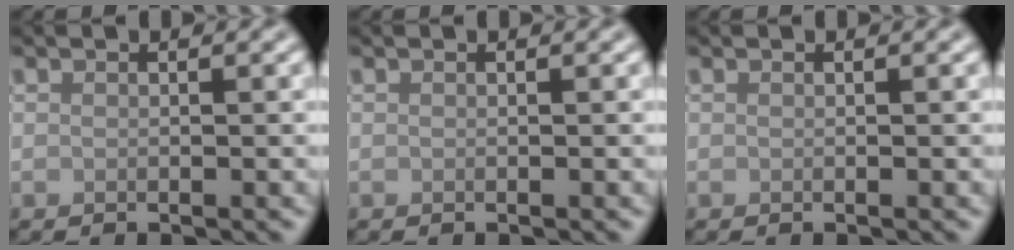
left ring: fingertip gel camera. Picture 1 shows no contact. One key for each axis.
{"total": 0.0}
{"total": 0.0}